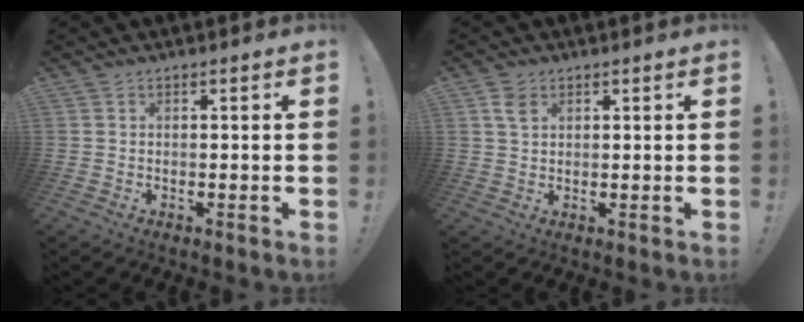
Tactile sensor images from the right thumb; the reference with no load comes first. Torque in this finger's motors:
{"motor_torque": [0.01, -0.02, 0.06, 0.17, 0.00]}